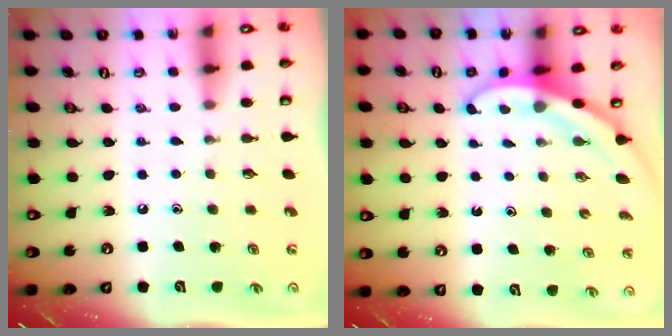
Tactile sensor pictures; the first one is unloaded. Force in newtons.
{"total": 3.1, "press": 3.1, "slide": 0.2}